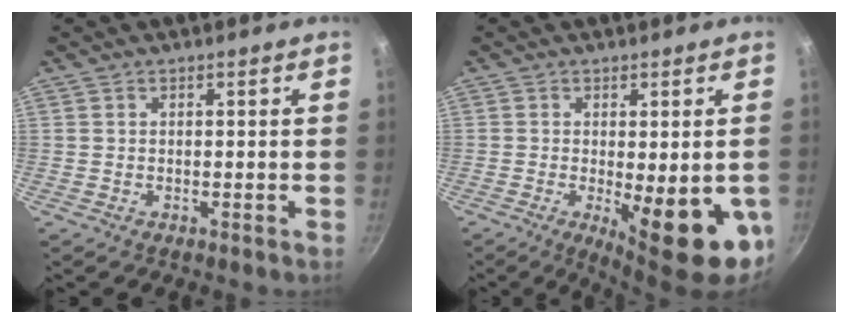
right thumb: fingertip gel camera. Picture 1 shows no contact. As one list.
[{"total": 16.1, "force": [-5.0, 5.5, 14.2], "torque": [-0.139, -0.014, -0.049]}]